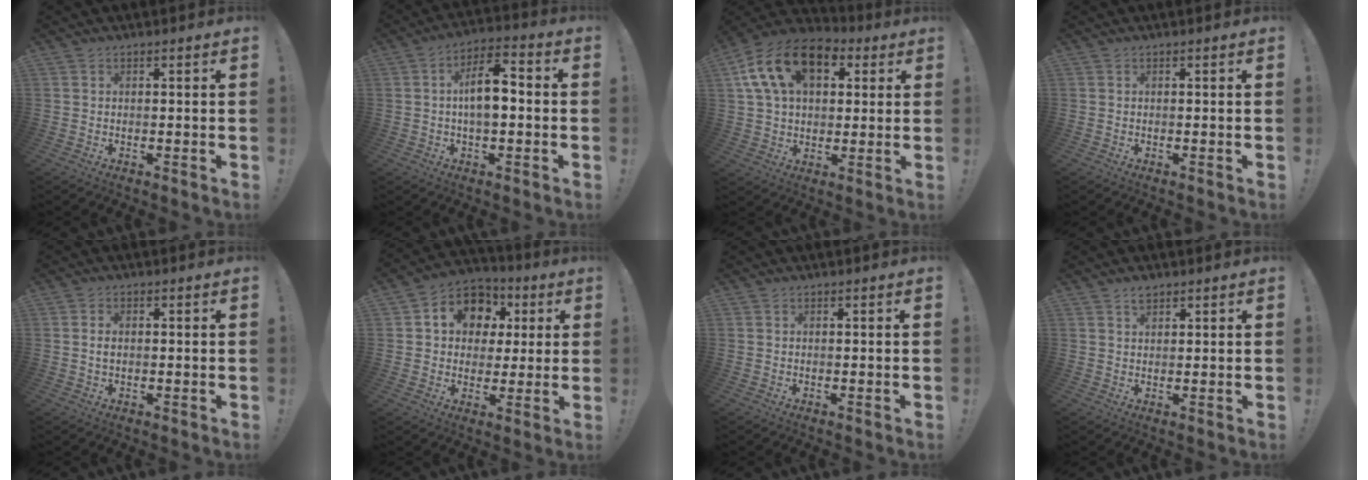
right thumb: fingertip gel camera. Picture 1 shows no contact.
{"total": 10.6, "force": [-0.1, 5.1, 9.3], "torque": [-0.138, 0.006, -0.003]}
{"total": 19.1, "force": [8.0, 11.9, 12.7], "torque": [-0.222, -0.017, 0.145]}
{"total": 0.0}
{"total": 1.6, "force": [-0.1, 1.1, 1.1], "torque": [-0.025, 0.008, -0.002]}
{"total": 11.2, "force": [3.4, 9.5, 4.7], "torque": [-0.069, -0.014, 0.070]}
{"total": 0.0}
{"total": 2.2, "force": [1.6, 1.2, 0.9], "torque": [-0.007, -0.007, 0.028]}